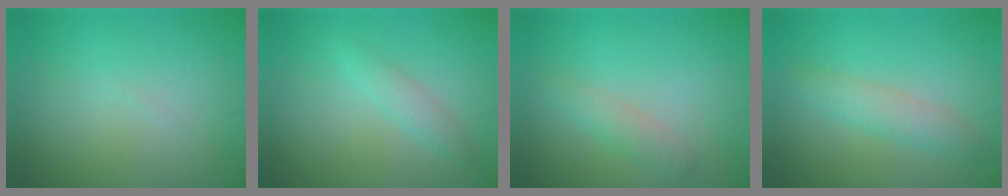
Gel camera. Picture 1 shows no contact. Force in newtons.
{"total": 1.5, "press": 1.5, "slide": 0.1}
{"total": 1.6, "press": 1.6, "slide": 0.1}
{"total": 2.4, "press": 2.4, "slide": 0.0}